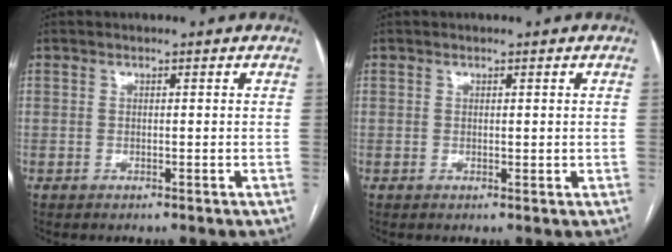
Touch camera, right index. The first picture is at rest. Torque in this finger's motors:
{"motor_torque": [-0.23, 0.38, -0.03, 0.01]}